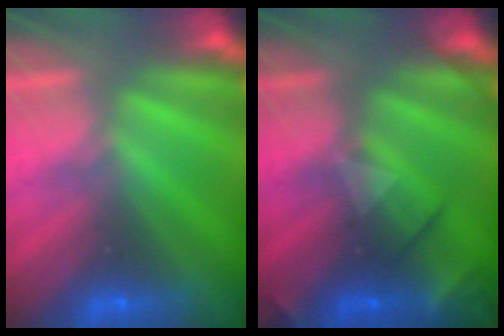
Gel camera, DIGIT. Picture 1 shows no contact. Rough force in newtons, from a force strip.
{"total": 2.4}